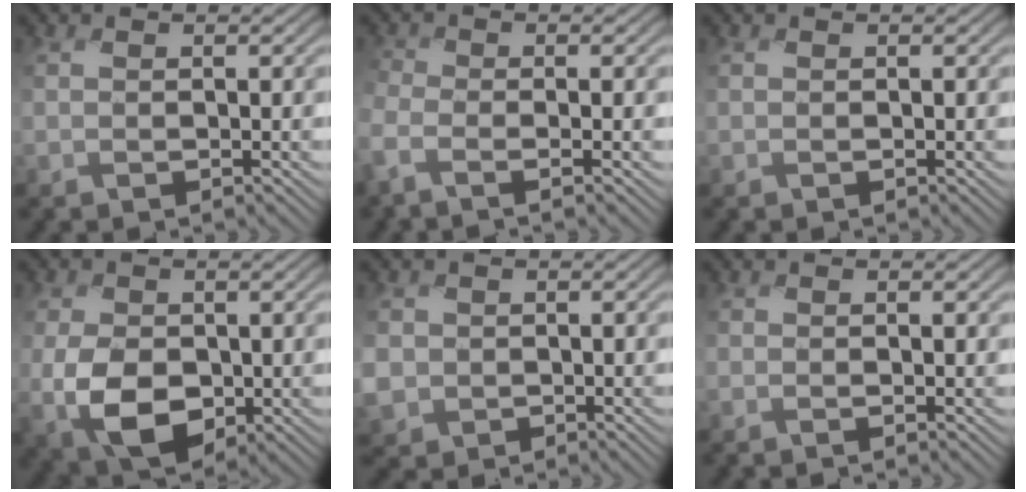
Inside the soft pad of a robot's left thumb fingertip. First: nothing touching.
{"total": 2.7, "force": [-2.3, 0.5, 1.5], "torque": [-0.042, -0.003, -0.058]}
{"total": 0.0}
{"total": 7.4, "force": [-1.7, 4.9, 5.3], "torque": [-0.122, -0.013, -0.036]}
{"total": 3.1, "force": [-0.5, 3.0, 0.7], "torque": [-0.047, -0.017, -0.018]}
{"total": 0.0}